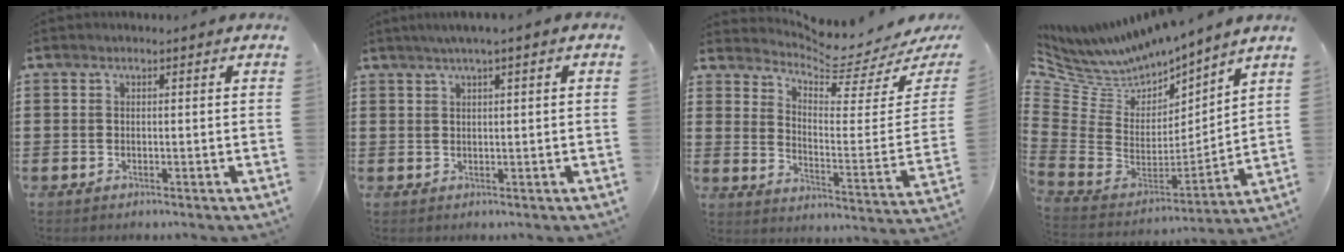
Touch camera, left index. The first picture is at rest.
{"total": 1.9, "force": [0.9, -0.1, 1.6], "torque": [-0.030, -0.001, 0.016]}
{"total": 4.4, "force": [4.2, 0.0, 1.1], "torque": [-0.043, -0.054, 0.065]}
{"total": 6.6, "force": [6.3, 2.1, 0.0], "torque": [-0.059, -0.068, 0.108]}